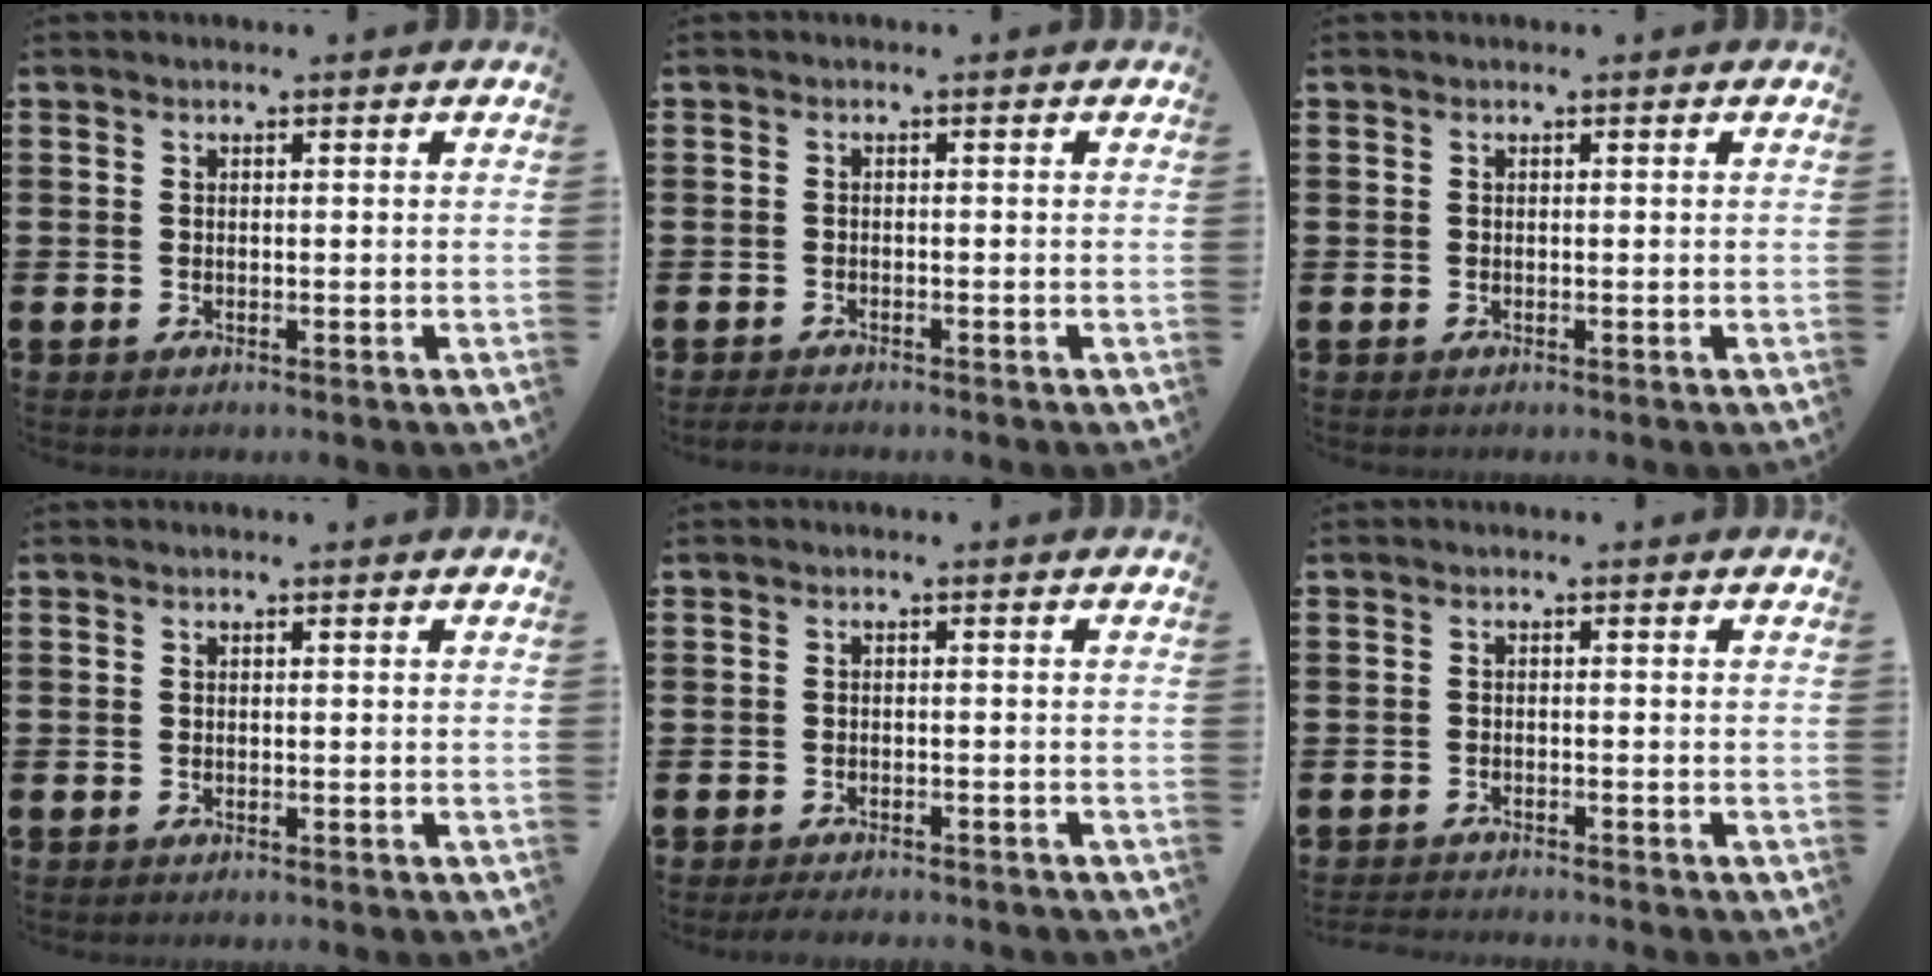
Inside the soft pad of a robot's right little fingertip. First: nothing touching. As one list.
[{"total": 0.8, "force": [-0.7, 0.2, 0.4], "torque": [-0.009, 0.000, -0.016]}, {"total": 0.0}, {"total": 0.0}, {"total": 1.4, "force": [-1.4, 0.1, 0.3], "torque": [-0.008, 0.002, -0.028]}, {"total": 1.2, "force": [-1.2, -0.1, 0.0], "torque": [-0.003, 0.001, -0.024]}]